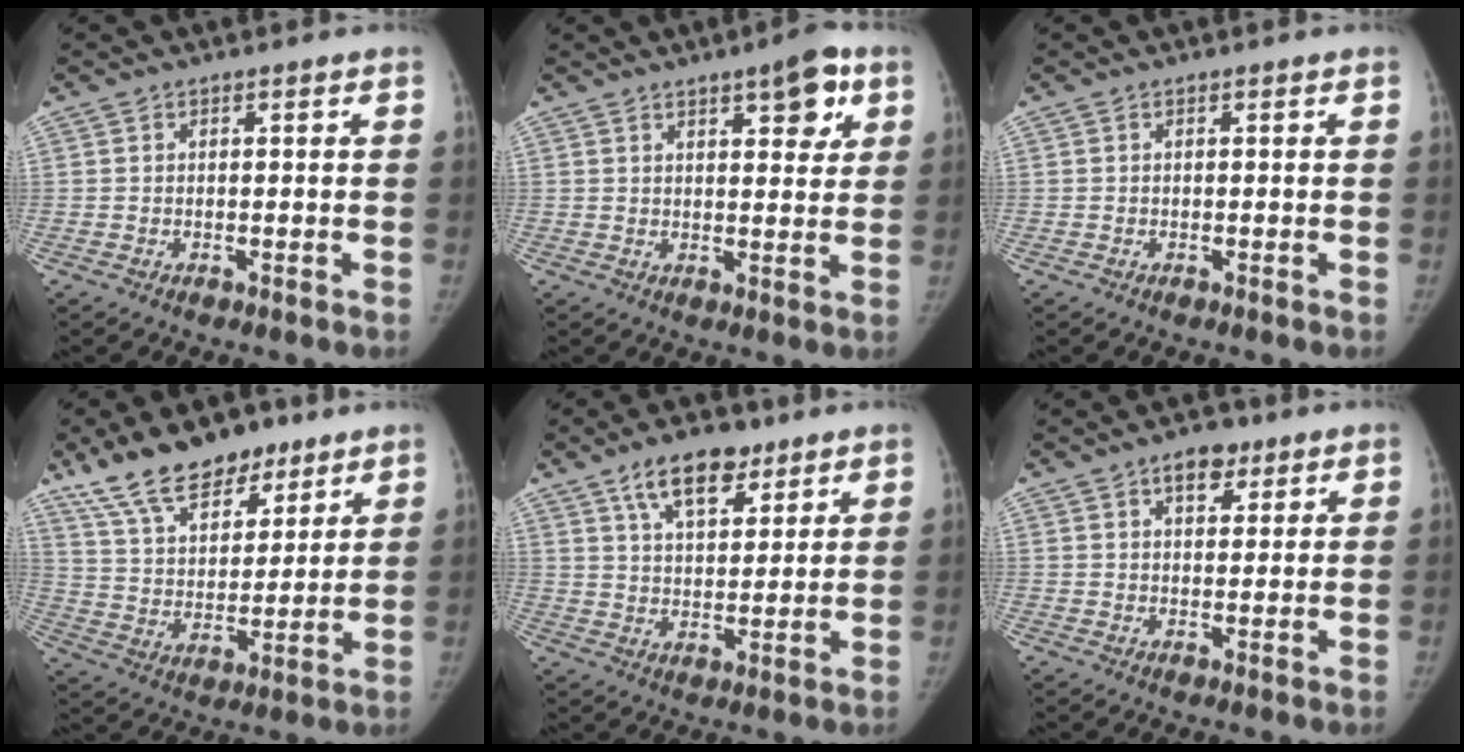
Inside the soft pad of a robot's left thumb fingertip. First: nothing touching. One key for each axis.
{"total": 7.7, "fx": 3.9, "fy": 2.8, "fz": 6.0, "tx": -0.057, "ty": -0.015, "tz": 0.048}
{"total": 0.0}
{"total": 16.9, "fx": 12.0, "fy": 8.4, "fz": 8.4, "tx": -0.104, "ty": -0.049, "tz": 0.213}
{"total": 10.6, "fx": 6.6, "fy": 5.3, "fz": 6.4, "tx": -0.081, "ty": -0.030, "tz": 0.113}
{"total": 5.1, "fx": 2.9, "fy": 3.1, "fz": 2.9, "tx": -0.018, "ty": -0.011, "tz": 0.039}